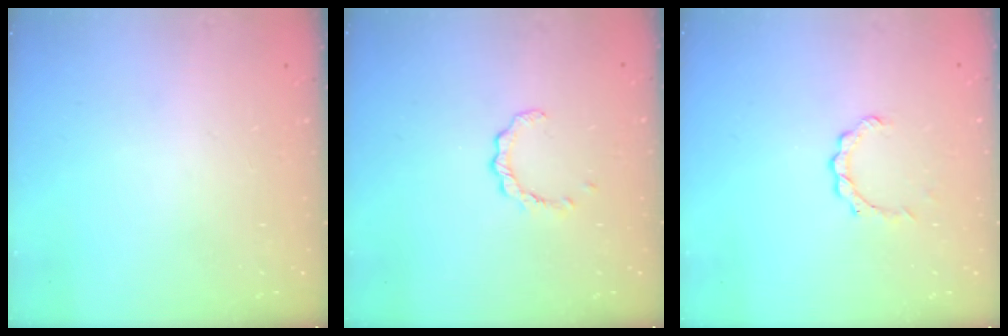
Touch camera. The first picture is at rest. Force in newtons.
{"total": 2.4, "press": 2.4, "slide": 0.4}
{"total": 3.6, "press": 3.6, "slide": 0.3}